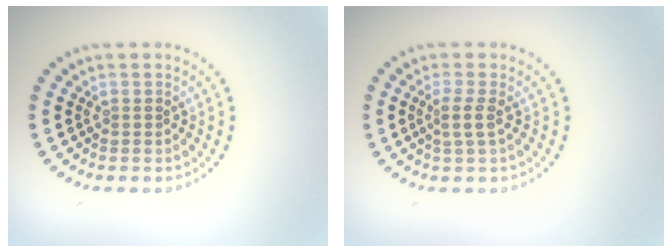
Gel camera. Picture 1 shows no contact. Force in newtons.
{"total": 1.7, "press": 1.2, "slide": 1.2}